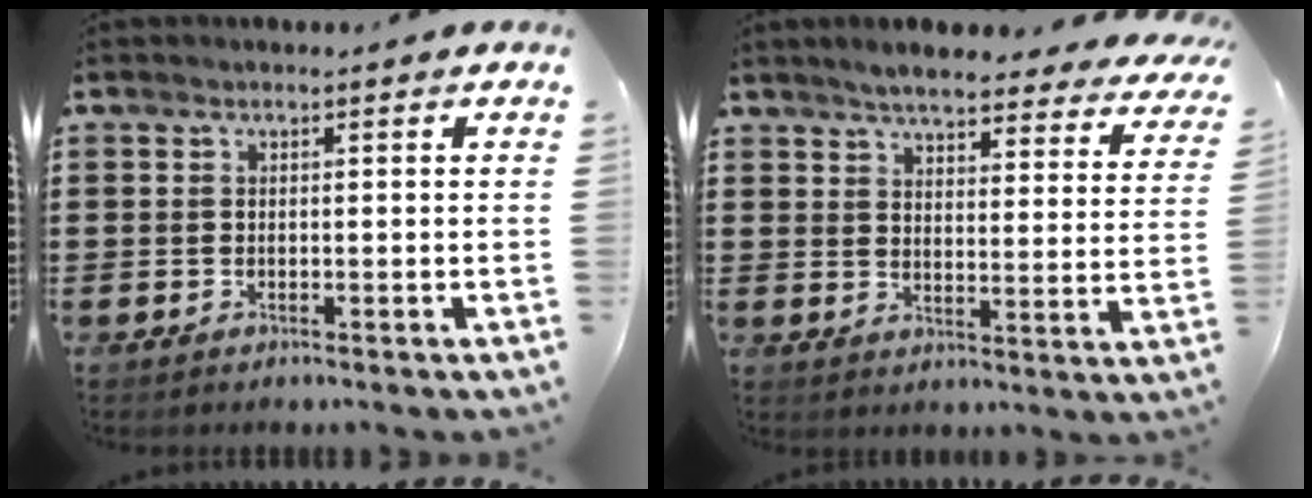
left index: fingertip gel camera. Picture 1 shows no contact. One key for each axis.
{"total": 4.9, "fx": 4.6, "fy": 0.2, "fz": 1.5, "tx": -0.050, "ty": -0.024, "tz": 0.079}